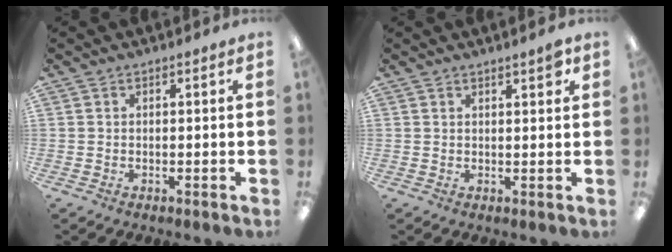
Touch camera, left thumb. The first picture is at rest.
{"total": 2.5, "force": [2.0, 0.3, 1.6], "torque": [-0.018, -0.008, 0.031]}